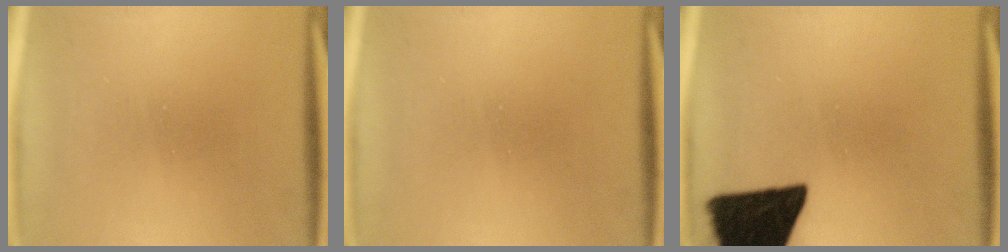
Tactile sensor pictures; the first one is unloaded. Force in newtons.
{"total": 0.0}
{"total": 18.1}